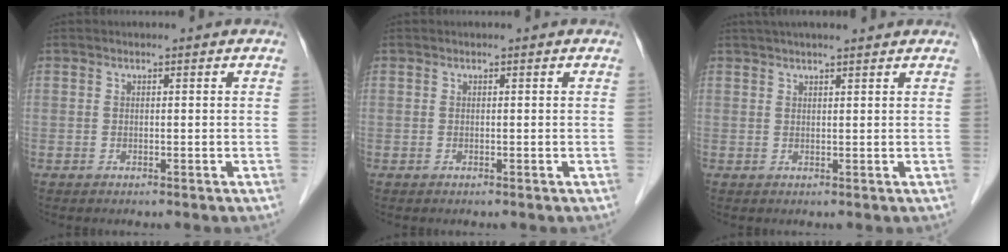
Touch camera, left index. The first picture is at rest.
{"total": 0.0}
{"total": 7.5, "force": [6.4, 0.9, 3.8], "torque": [-0.055, 0.033, 0.091]}